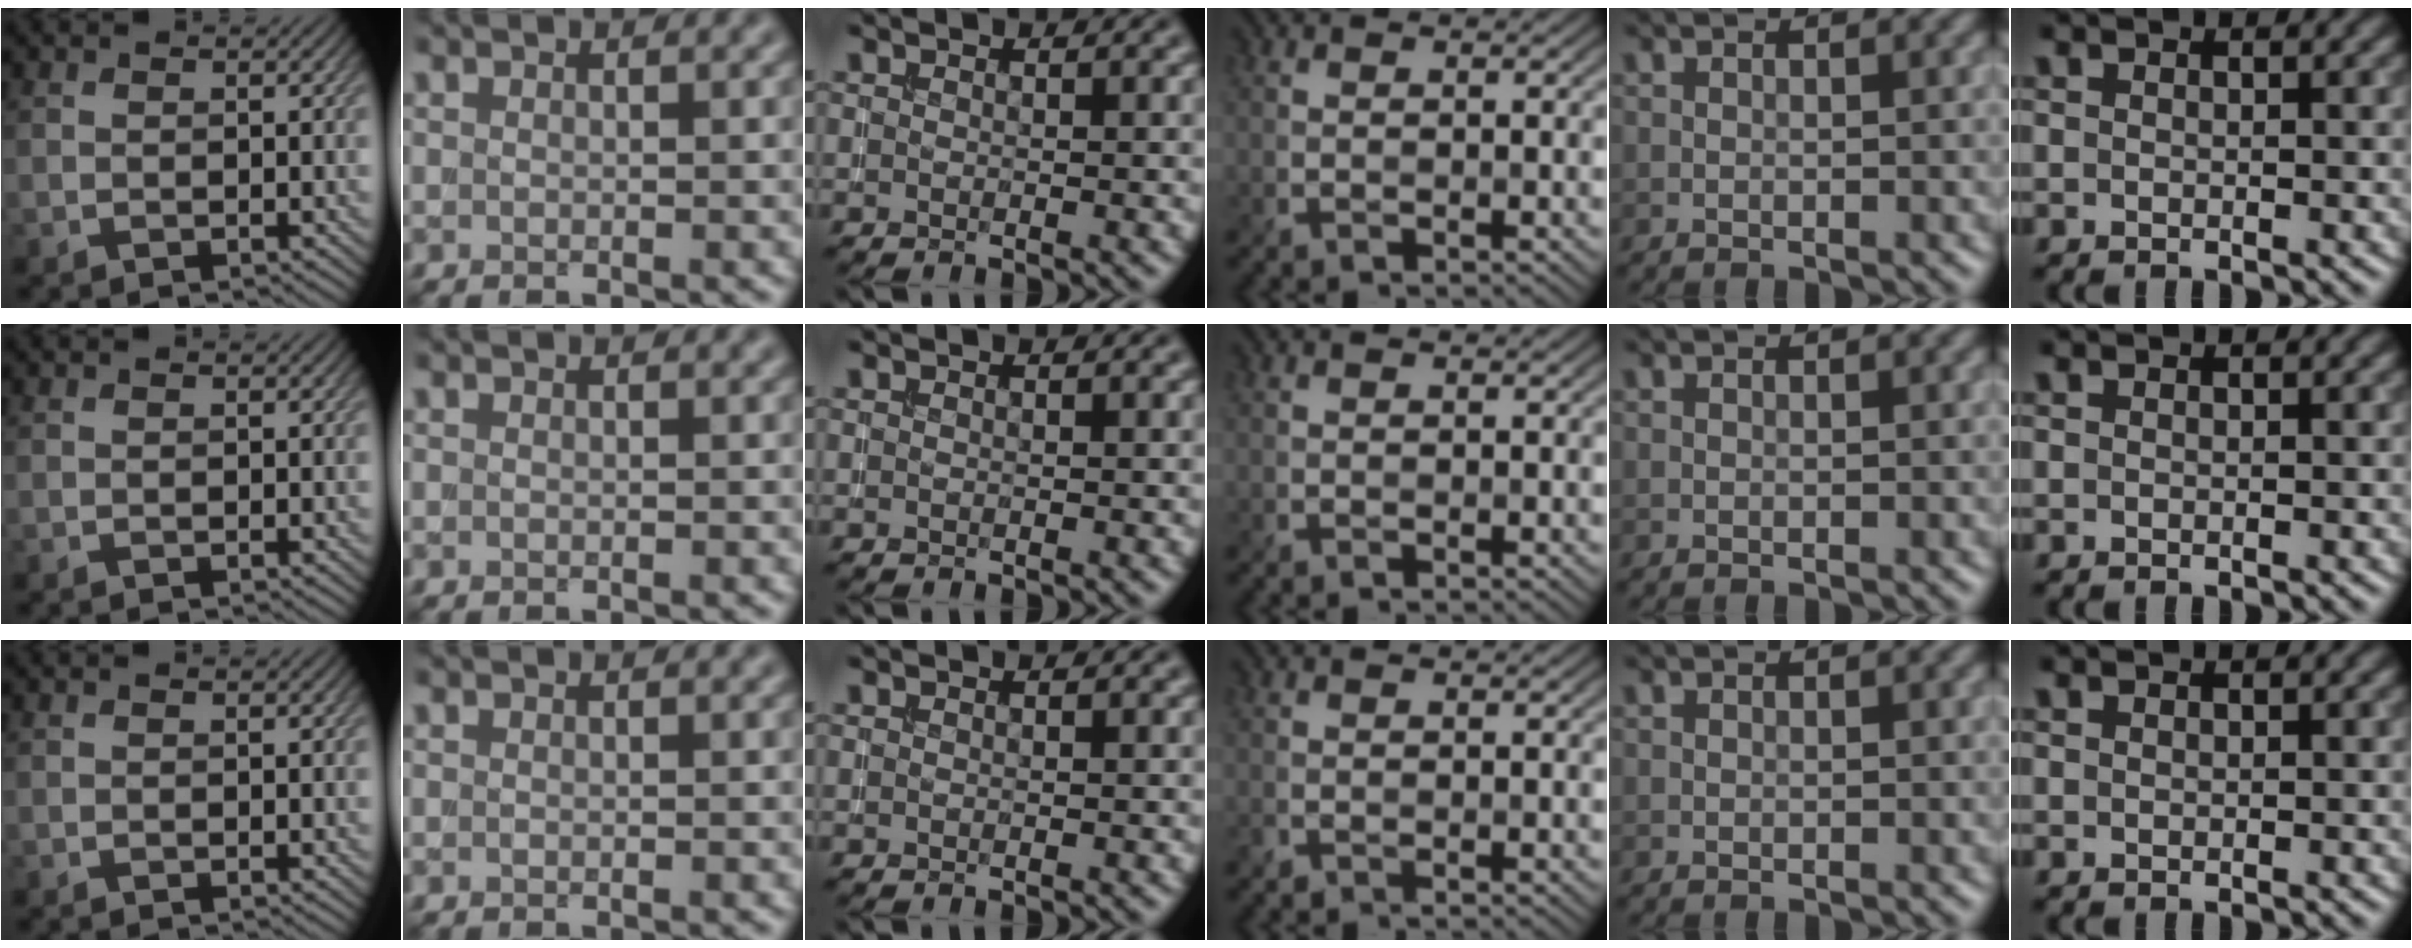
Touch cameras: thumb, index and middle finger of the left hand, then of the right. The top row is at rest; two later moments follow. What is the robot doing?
{"motion": "extract", "object": "drawer"}